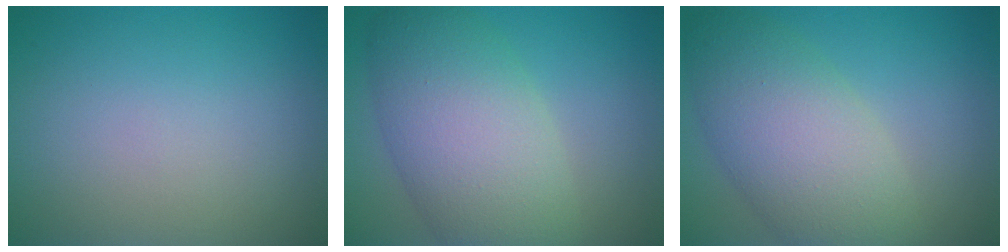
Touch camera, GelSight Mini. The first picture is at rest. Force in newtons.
{"total": 9.0, "press": 9.0, "slide": 0.4}
{"total": 7.6, "press": 7.6, "slide": 0.3}